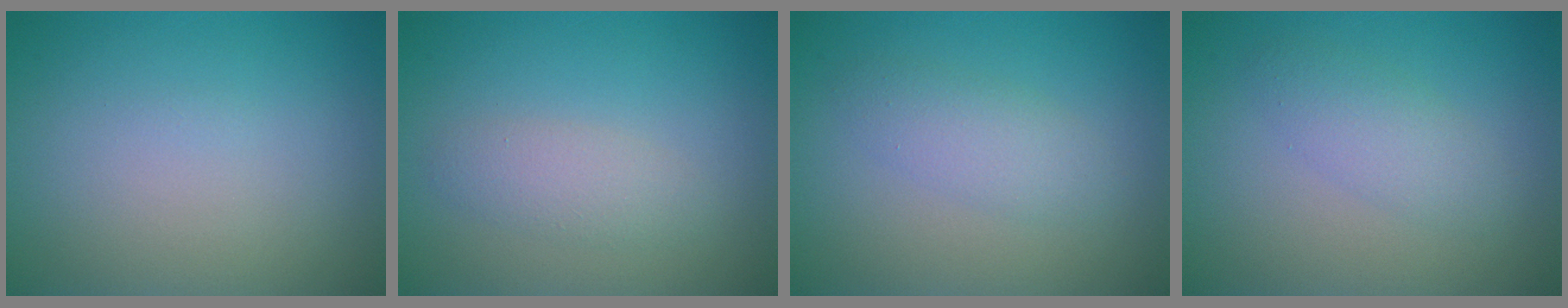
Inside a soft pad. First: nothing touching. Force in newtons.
{"total": 2.0, "press": 2.0, "slide": 0.1}
{"total": 2.3, "press": 2.3, "slide": 0.1}
{"total": 2.3, "press": 2.3, "slide": 0.2}